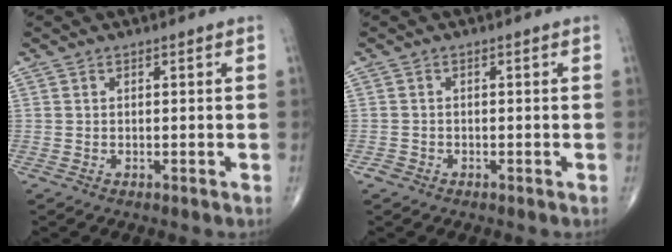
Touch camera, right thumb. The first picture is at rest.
{"total": 1.0, "force": [-0.7, 0.7, 0.1], "torque": [0.004, 0.004, -0.016]}